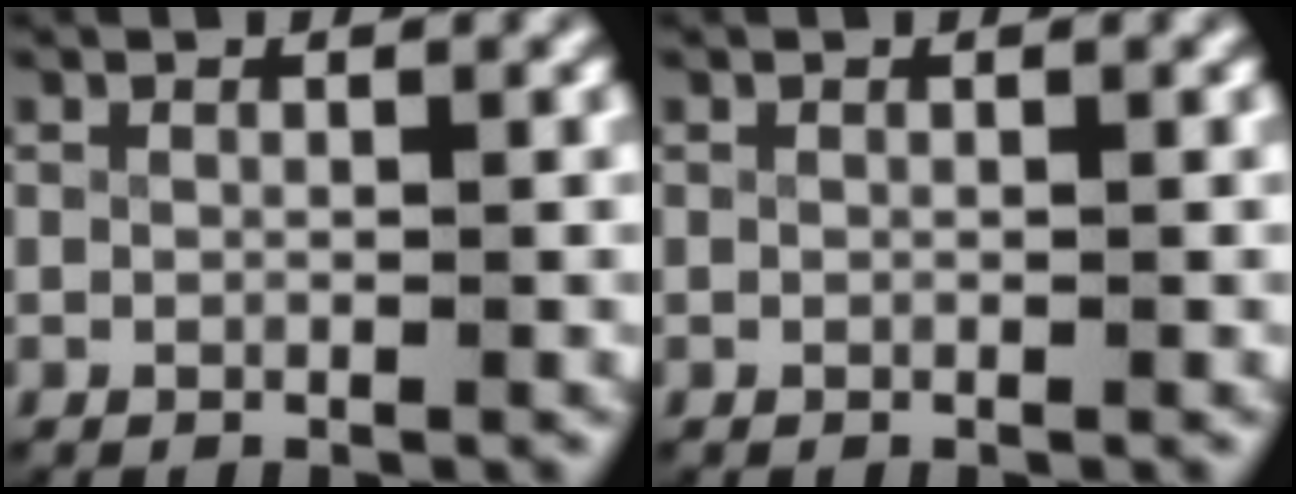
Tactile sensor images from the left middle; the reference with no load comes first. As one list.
[{"total": 0.0}]